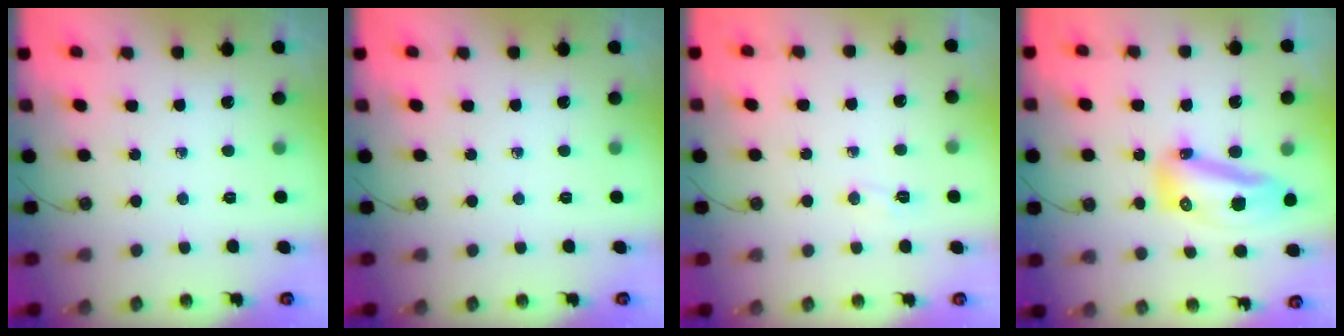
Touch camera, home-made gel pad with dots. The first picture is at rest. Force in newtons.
{"total": 0.0}
{"total": 20.2, "press": 5.7, "slide": 19.4}
{"total": 12.8, "press": 12.7, "slide": 1.4}